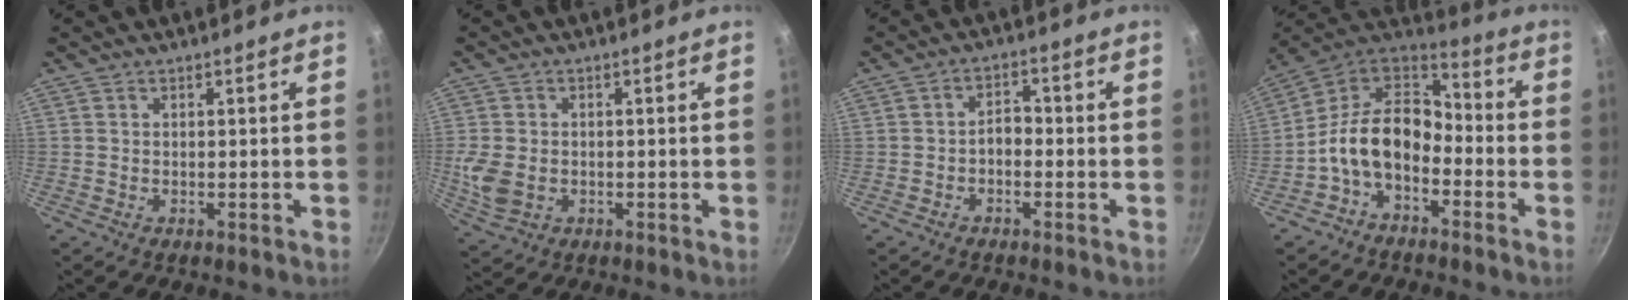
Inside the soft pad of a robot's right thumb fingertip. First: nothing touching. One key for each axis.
{"total": 6.2, "fx": -0.8, "fy": 4.7, "fz": 4.0, "tx": -0.087, "ty": -0.001, "tz": -0.011}
{"total": 3.1, "fx": -1.2, "fy": 2.0, "fz": 2.0, "tx": -0.020, "ty": 0.019, "tz": -0.025}
{"total": 14.6, "fx": -4.4, "fy": 9.6, "fz": 10.0, "tx": -0.160, "ty": 0.064, "tz": -0.106}